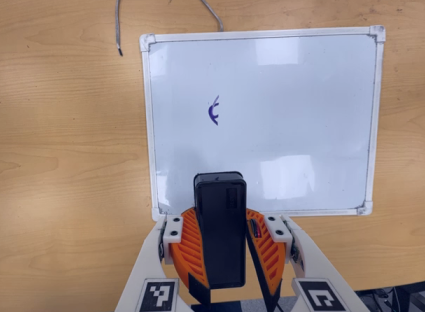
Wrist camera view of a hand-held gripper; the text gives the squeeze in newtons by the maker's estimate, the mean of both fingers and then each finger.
{"total": 10.5, "left": 10.5, "right": 10.5}